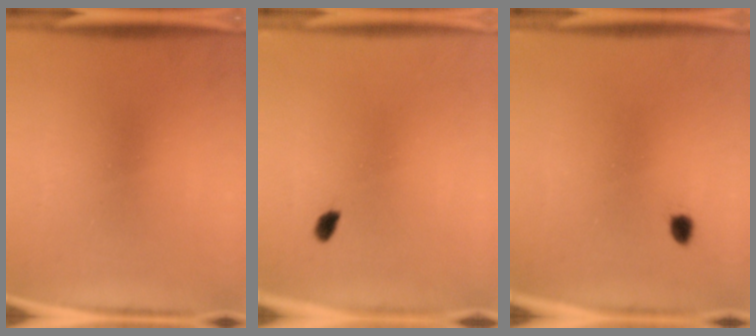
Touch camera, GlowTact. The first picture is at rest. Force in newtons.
{"total": 1.5}
{"total": 1.3}